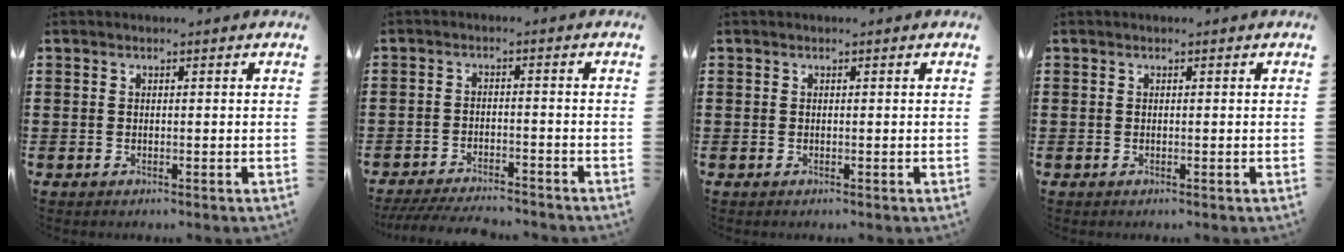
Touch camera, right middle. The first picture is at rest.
{"total": 4.2, "force": [-4.1, 0.3, 1.1], "torque": [-0.026, -0.005, -0.082]}
{"total": 0.0}
{"total": 0.0}